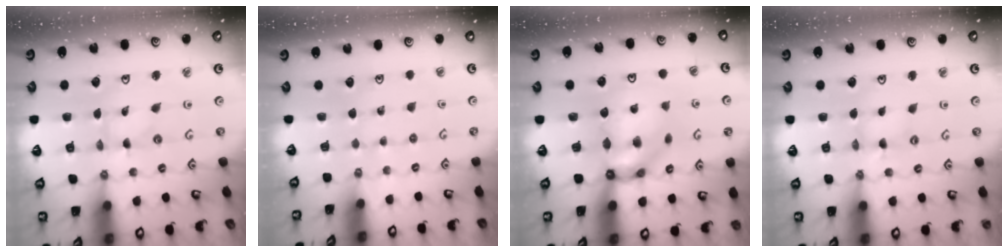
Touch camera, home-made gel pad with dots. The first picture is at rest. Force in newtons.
{"total": 0.0}
{"total": 8.1, "press": 8.0, "slide": 0.9}
{"total": 1.8, "press": 1.8, "slide": 0.3}